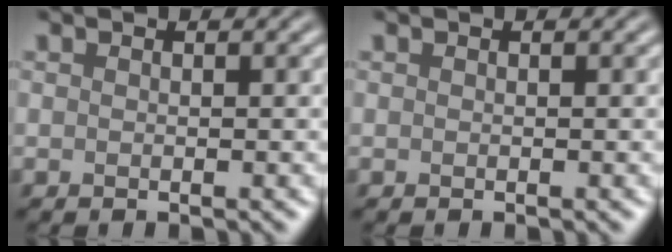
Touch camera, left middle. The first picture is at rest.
{"total": 0.0}